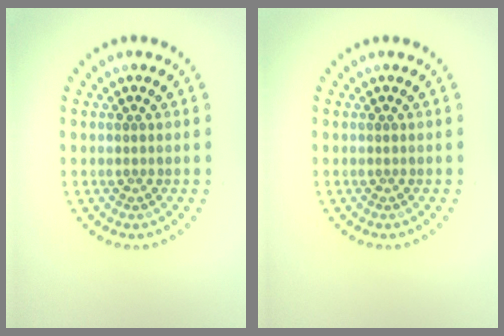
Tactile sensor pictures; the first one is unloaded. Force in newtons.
{"total": 0.0}